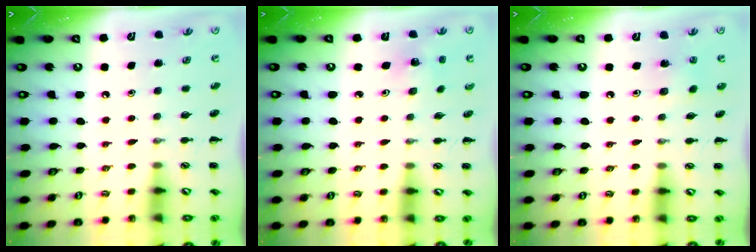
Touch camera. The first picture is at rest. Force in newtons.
{"total": 1.5, "press": 1.4, "slide": 0.5}
{"total": 2.2, "press": 2.1, "slide": 0.7}